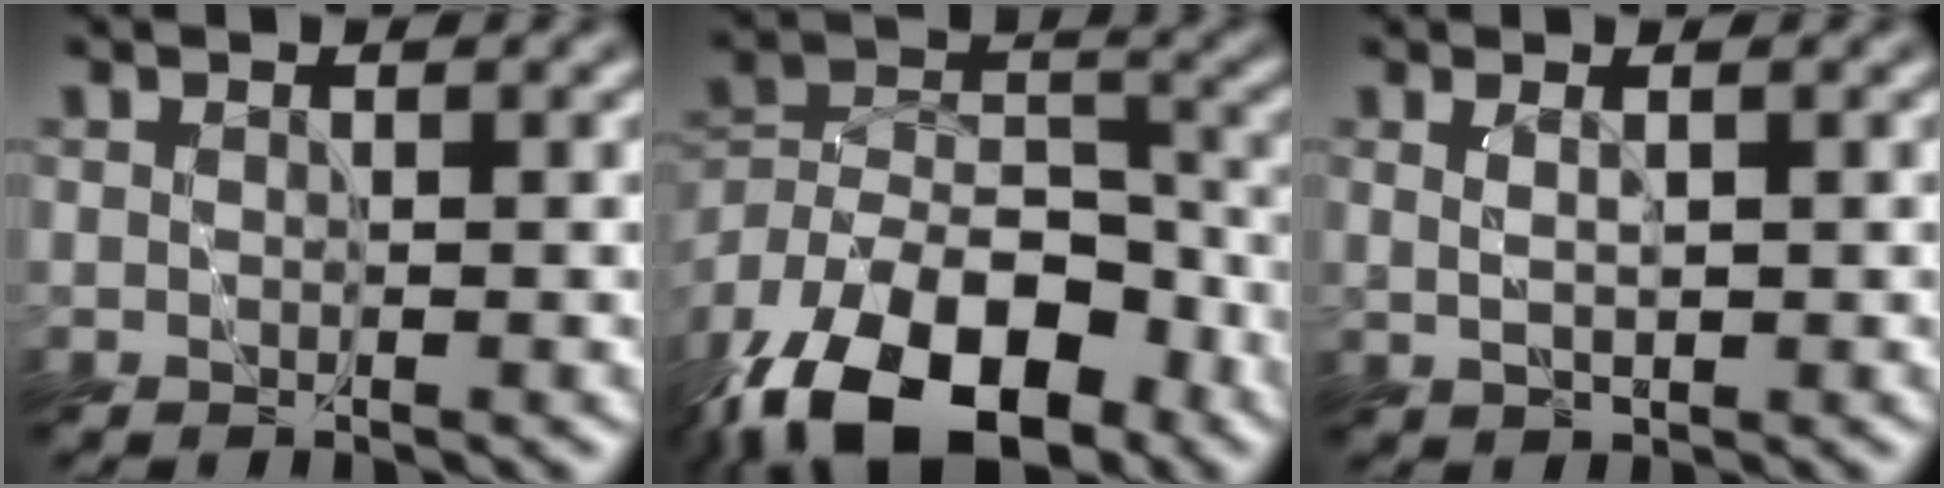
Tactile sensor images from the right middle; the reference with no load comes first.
{"total": 16.5, "force": [-12.0, 8.0, 7.9], "torque": [-0.148, -0.001, -0.196]}
{"total": 0.8, "force": [0.5, -0.2, 0.5], "torque": [-0.010, -0.001, 0.013]}